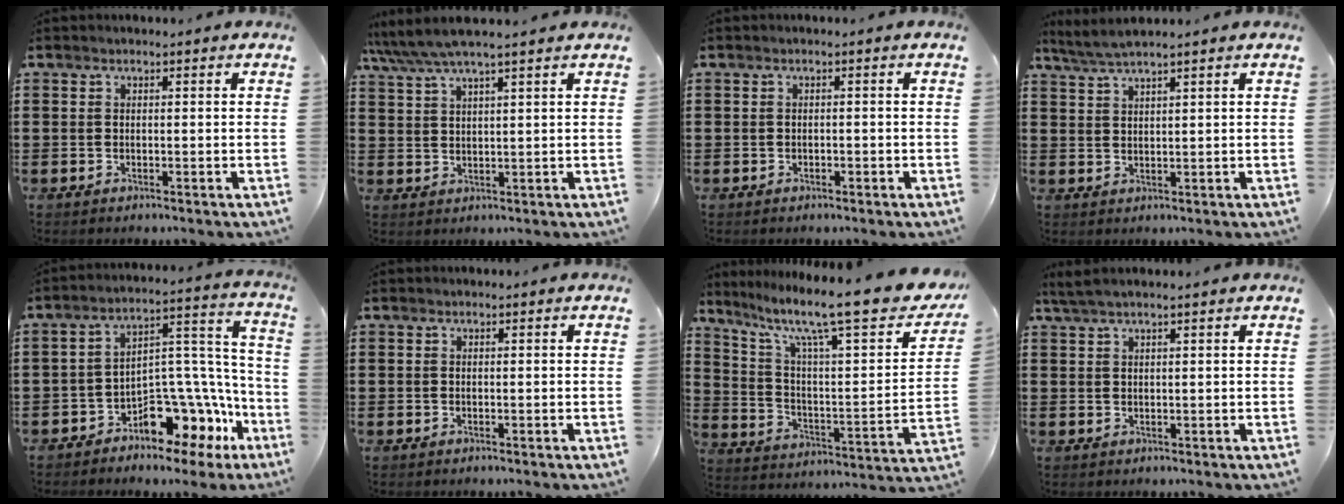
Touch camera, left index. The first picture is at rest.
{"total": 4.7, "force": [3.9, 0.5, 2.6], "torque": [-0.061, -0.007, 0.068]}
{"total": 0.6, "force": [-0.5, 0.3, 0.2], "torque": [-0.008, -0.002, -0.009]}
{"total": 3.2, "force": [2.7, -0.2, 1.6], "torque": [-0.038, -0.004, 0.050]}
{"total": 9.4, "force": [-7.3, 4.1, 4.1], "torque": [-0.067, 0.007, -0.135]}
{"total": 0.0}
{"total": 13.3, "force": [10.1, 1.6, 8.6], "torque": [-0.168, -0.071, 0.156]}
{"total": 2.0, "force": [1.5, 0.1, 1.3], "torque": [-0.026, 0.000, 0.028]}